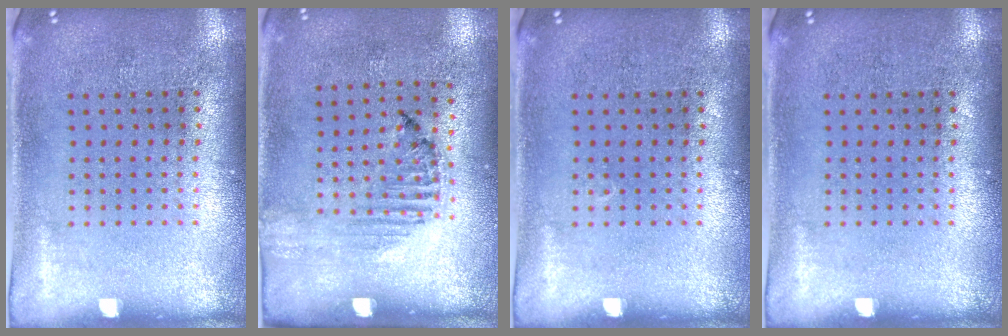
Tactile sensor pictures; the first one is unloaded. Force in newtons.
{"total": 1.3, "press": 1.2, "slide": 0.4}
{"total": 0.0}
{"total": 0.0}